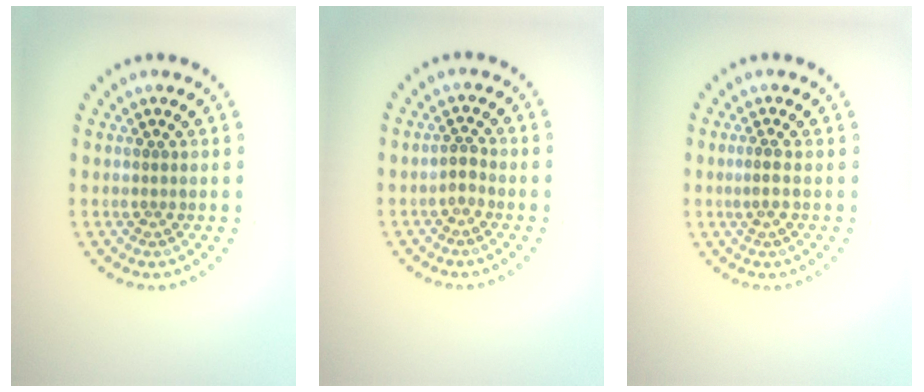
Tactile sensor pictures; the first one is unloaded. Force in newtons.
{"total": 1.2, "press": 1.0, "slide": 0.7}
{"total": 1.1, "press": 1.0, "slide": 0.5}